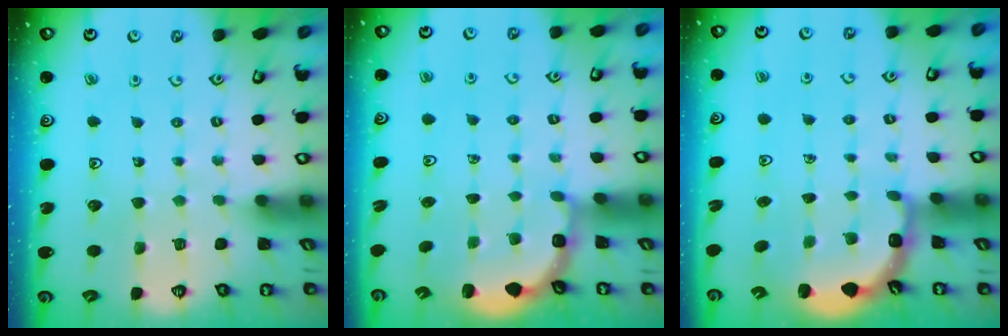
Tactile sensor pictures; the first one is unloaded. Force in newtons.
{"total": 3.0, "press": 2.3, "slide": 1.8}
{"total": 3.2, "press": 2.7, "slide": 1.7}